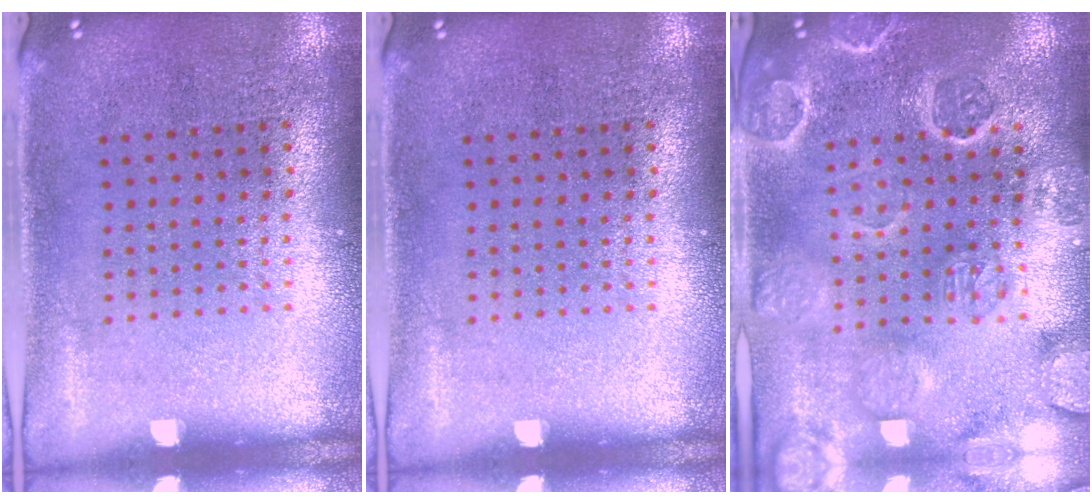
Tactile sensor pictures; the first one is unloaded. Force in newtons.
{"total": 0.0}
{"total": 3.3, "press": 3.0, "slide": 1.2}